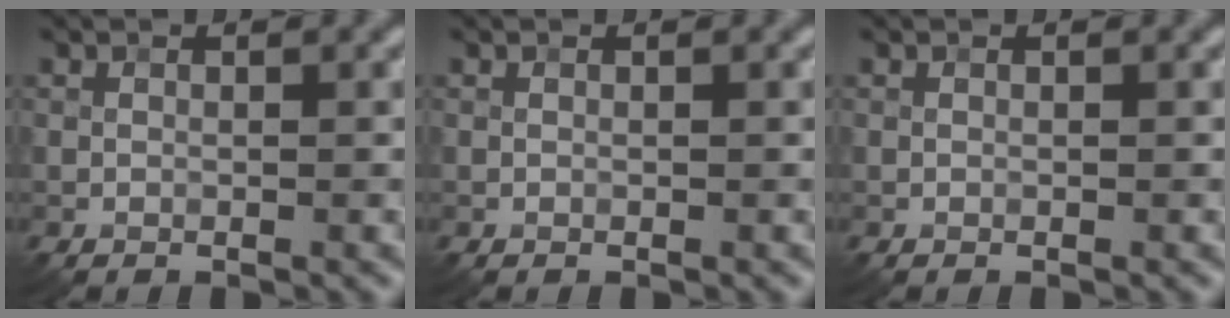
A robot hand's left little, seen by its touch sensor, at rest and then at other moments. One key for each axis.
{"total": 0.0}
{"total": 0.0}